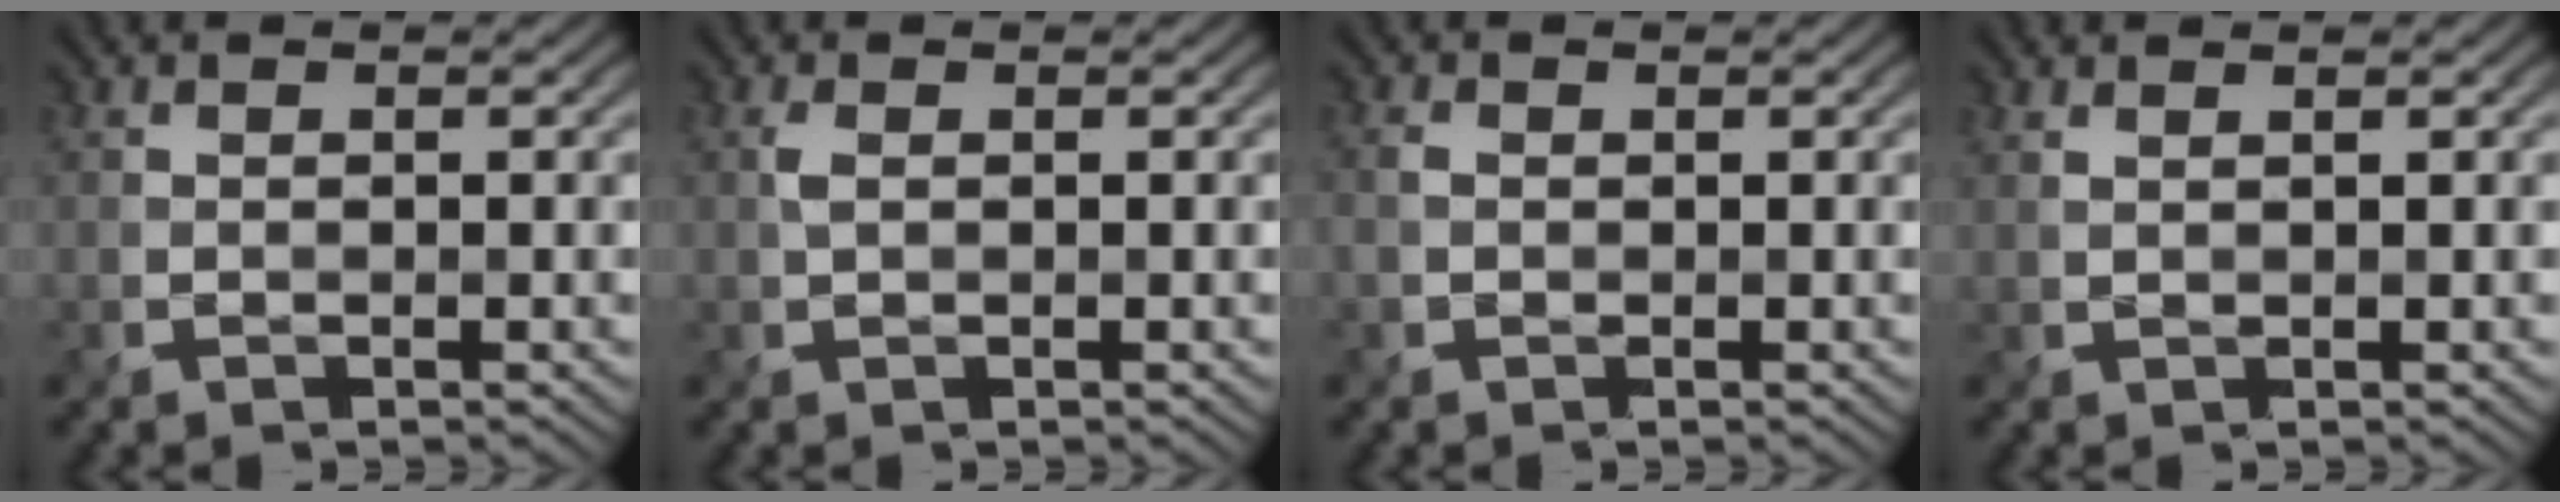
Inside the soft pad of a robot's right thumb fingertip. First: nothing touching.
{"total": 1.1, "force": [0.1, 0.5, 0.9], "torque": [-0.029, 0.001, 0.004]}
{"total": 1.6, "force": [-0.1, 1.3, 1.0], "torque": [-0.033, -0.004, -0.001]}
{"total": 1.4, "force": [1.1, 0.4, 0.8], "torque": [-0.013, -0.003, 0.013]}